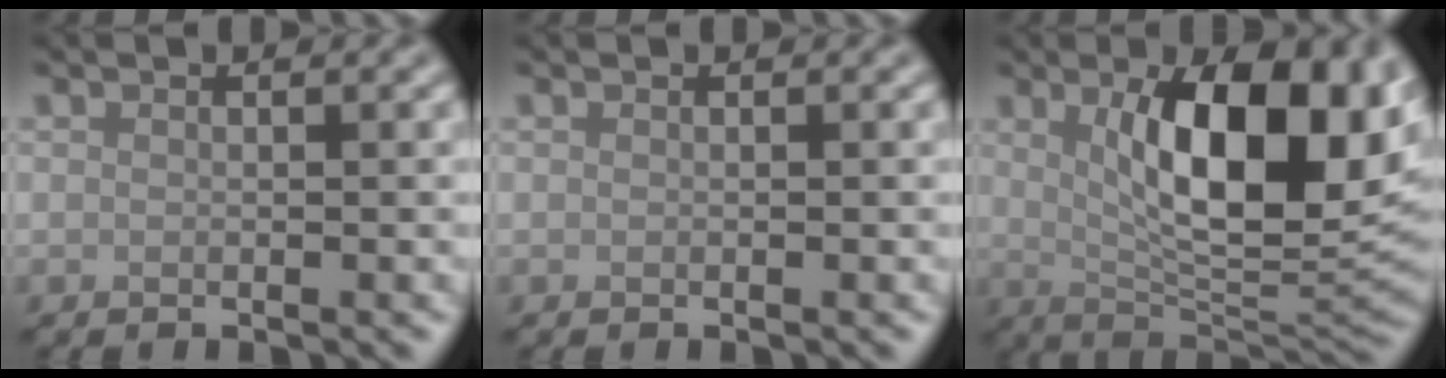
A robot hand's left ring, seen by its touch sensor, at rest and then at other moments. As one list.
[{"total": 0.0}, {"total": 12.8, "force": [2.5, 5.1, 11.5], "torque": [-0.165, 0.000, 0.044]}]